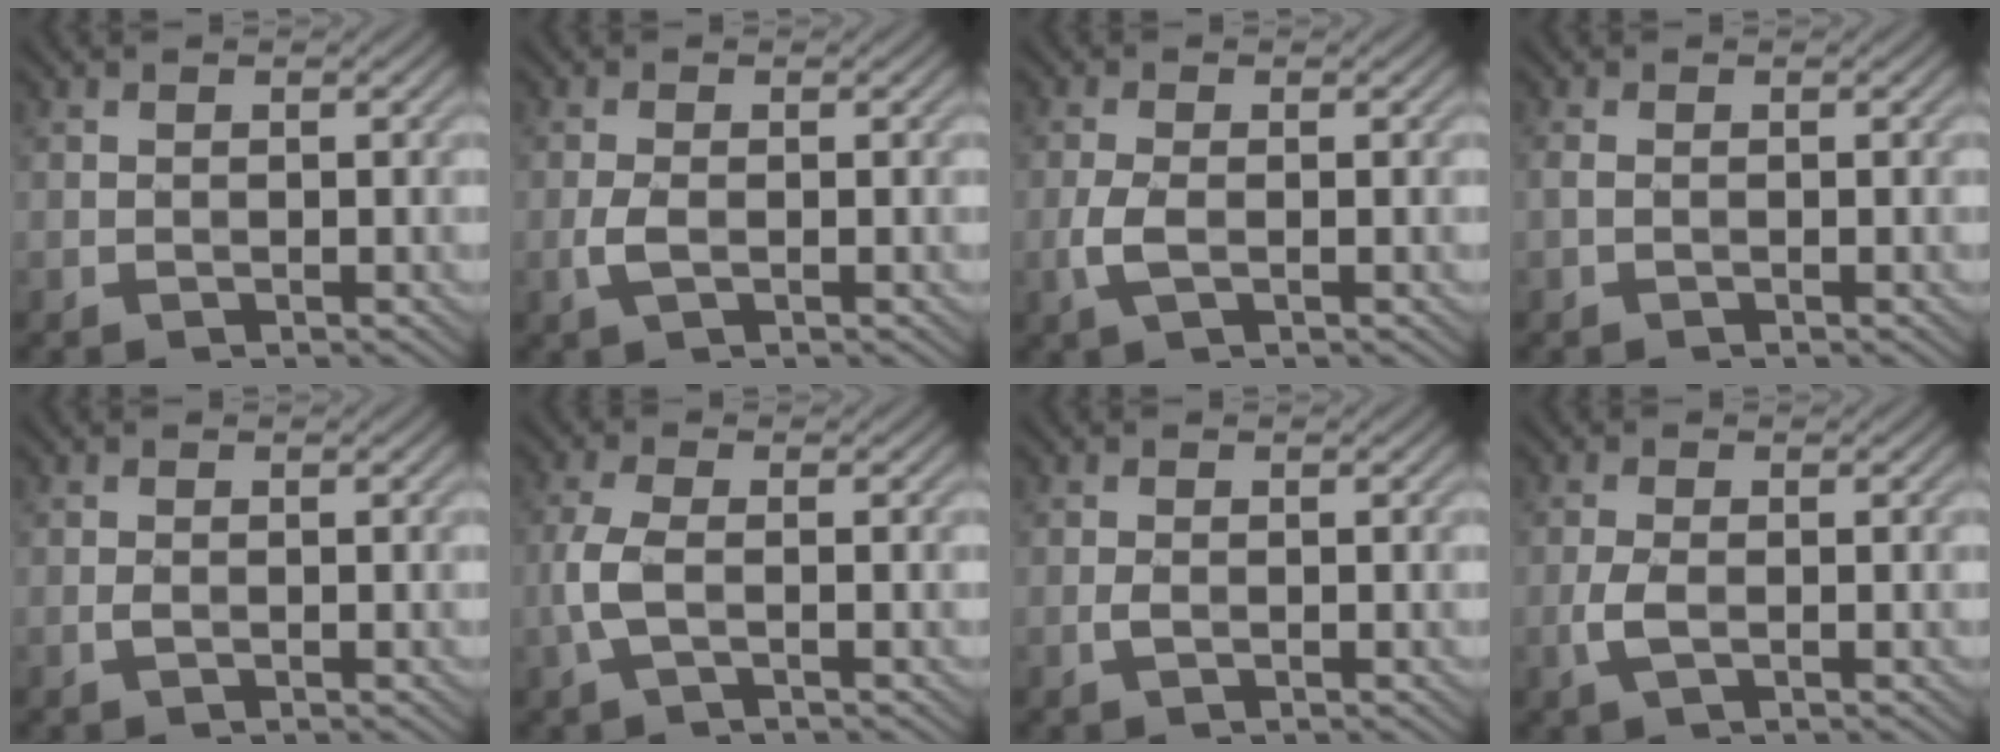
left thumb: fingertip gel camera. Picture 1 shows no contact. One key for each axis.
{"total": 2.2, "fx": -0.6, "fy": 0.8, "fz": 1.9, "tx": -0.049, "ty": 0.000, "tz": -0.016}
{"total": 2.8, "fx": -0.8, "fy": 1.0, "fz": 2.5, "tx": -0.068, "ty": -0.003, "tz": -0.022}
{"total": 0.9, "fx": -0.2, "fy": 0.2, "fz": 0.9, "tx": -0.024, "ty": 0.001, "tz": -0.007}
{"total": 0.6, "fx": -0.2, "fy": 0.2, "fz": 0.6, "tx": -0.015, "ty": 0.000, "tz": -0.004}
{"total": 3.8, "fx": -0.8, "fy": 1.3, "fz": 3.5, "tx": -0.092, "ty": 0.002, "tz": -0.023}
{"total": 0.9, "fx": -0.3, "fy": 0.3, "fz": 0.8, "tx": -0.022, "ty": 0.000, "tz": -0.006}
{"total": 2.5, "fx": -0.7, "fy": 0.9, "fz": 2.3, "tx": -0.060, "ty": -0.002, "tz": -0.019}